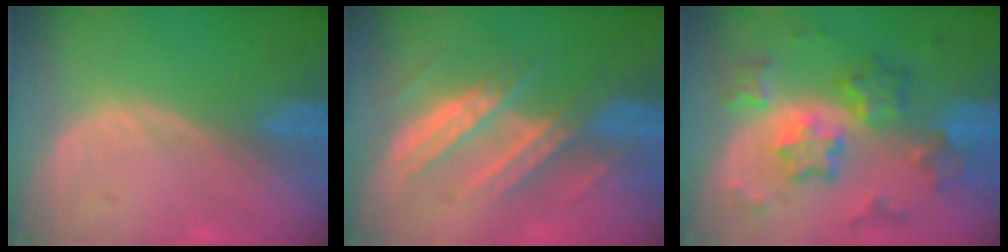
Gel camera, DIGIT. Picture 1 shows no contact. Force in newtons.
{"total": 7.3, "press": 7.3, "slide": 0.1}
{"total": 9.5, "press": 9.5, "slide": 0.8}